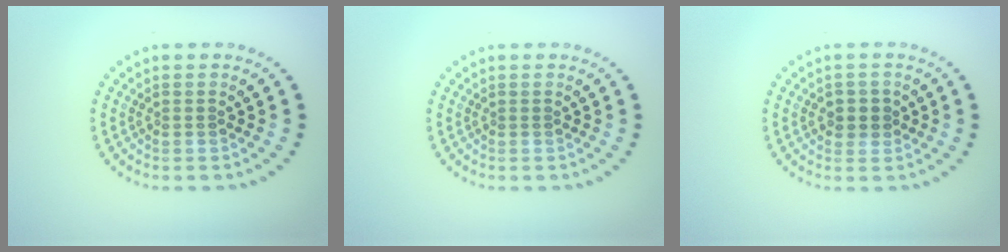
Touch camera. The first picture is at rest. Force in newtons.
{"total": 0.0}
{"total": 1.9, "press": 1.8, "slide": 0.6}